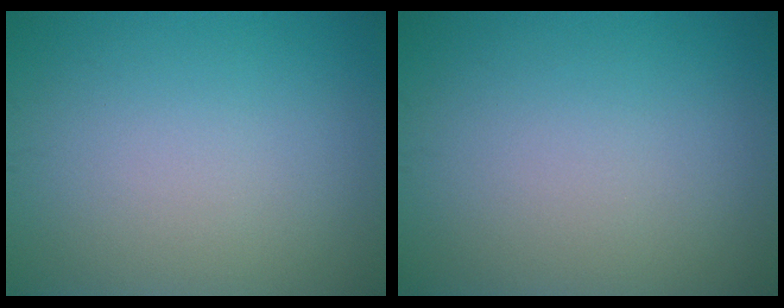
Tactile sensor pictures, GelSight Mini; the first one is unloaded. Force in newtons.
{"total": 0.0}